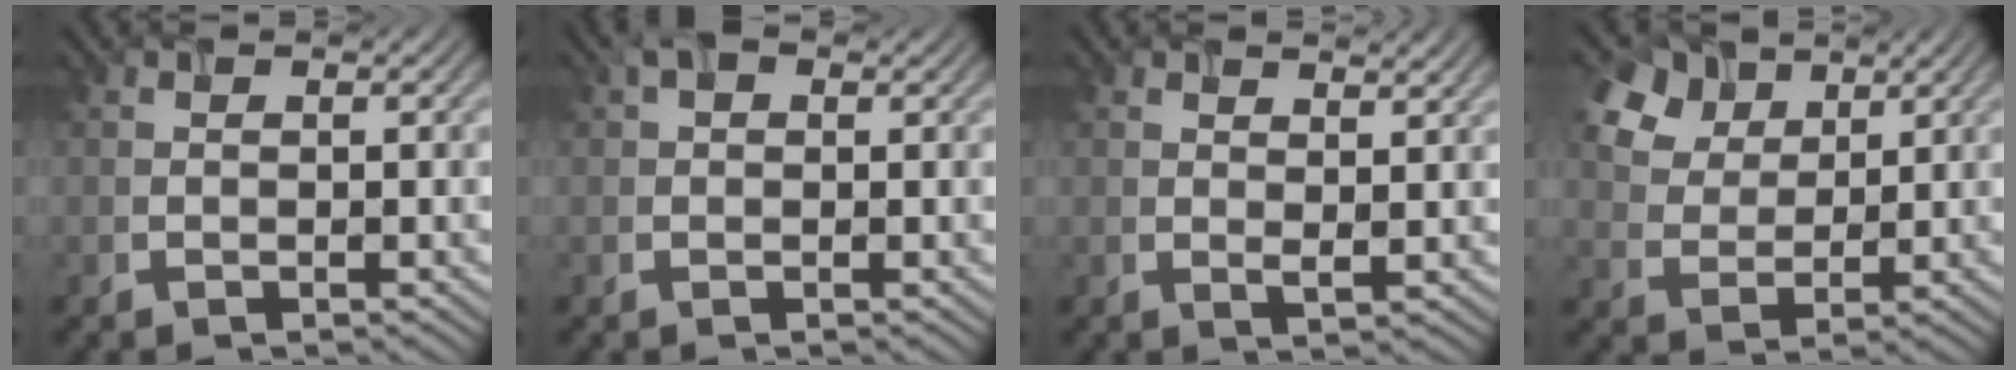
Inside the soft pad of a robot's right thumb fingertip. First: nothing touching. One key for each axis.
{"total": 2.2, "fx": 0.7, "fy": 1.4, "fz": 1.5, "tx": -0.026, "ty": 0.009, "tz": 0.012}
{"total": 2.3, "fx": 1.8, "fy": 0.4, "fz": 1.4, "tx": -0.023, "ty": -0.003, "tz": 0.035}
{"total": 8.0, "fx": 4.5, "fy": 5.2, "fz": 4.1, "tx": -0.106, "ty": 0.015, "tz": 0.087}